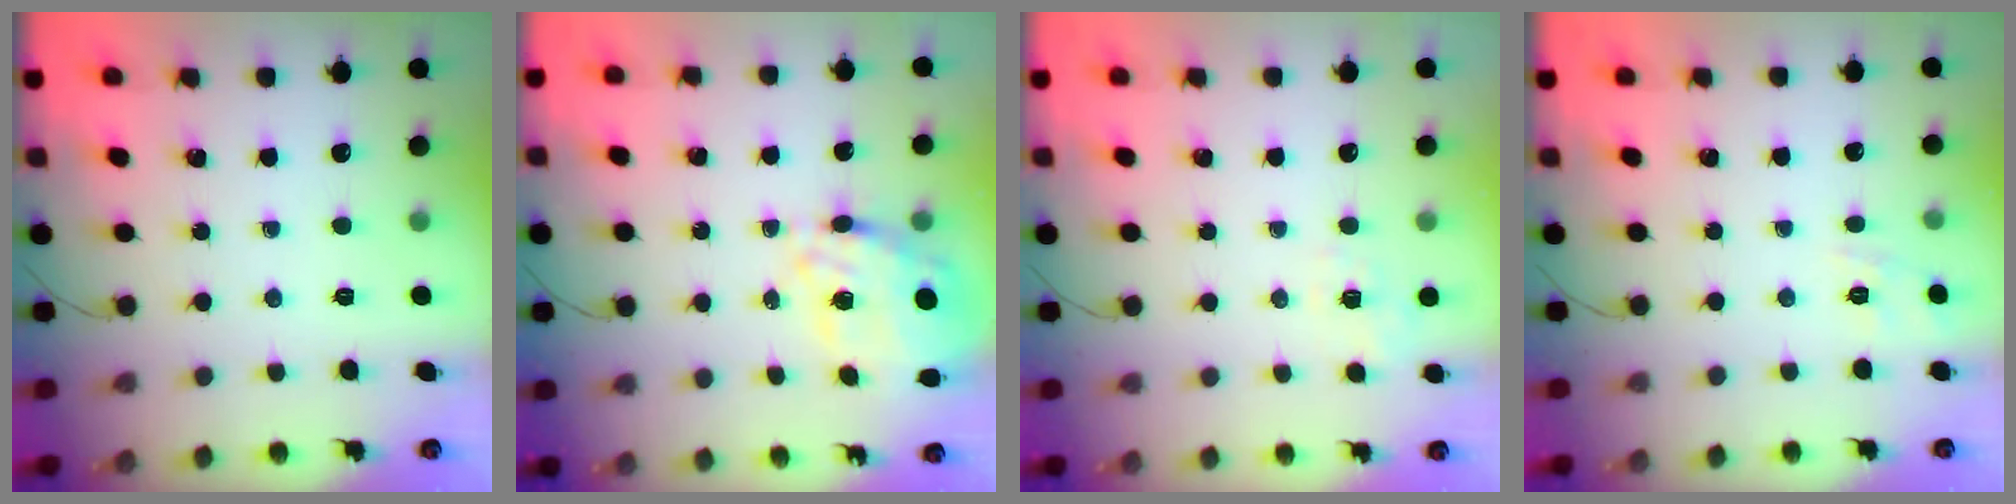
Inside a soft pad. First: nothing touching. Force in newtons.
{"total": 13.2, "press": 12.5, "slide": 4.5}
{"total": 2.5, "press": 1.8, "slide": 1.7}
{"total": 8.9, "press": 8.7, "slide": 1.7}